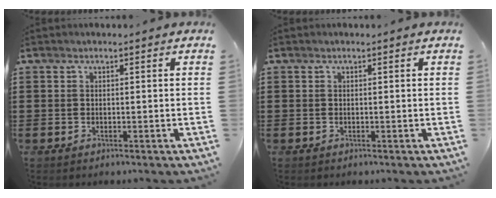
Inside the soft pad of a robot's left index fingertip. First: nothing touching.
{"total": 0.0}